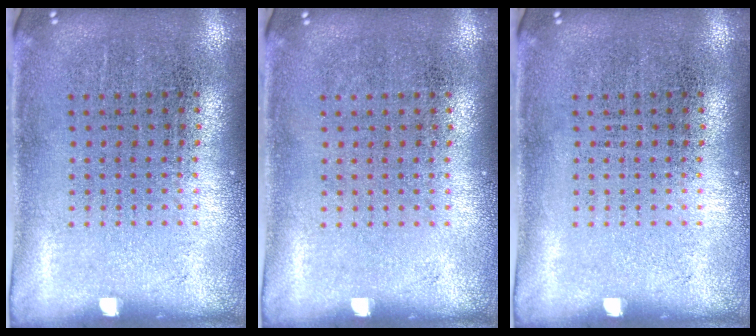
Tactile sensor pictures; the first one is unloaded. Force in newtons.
{"total": 0.0}
{"total": 0.0}